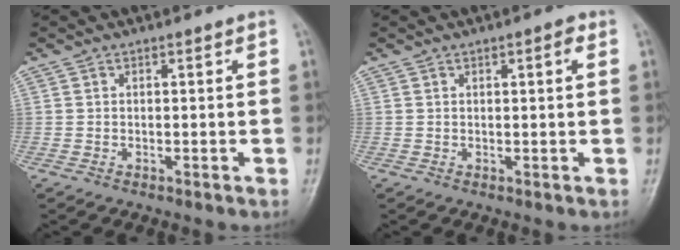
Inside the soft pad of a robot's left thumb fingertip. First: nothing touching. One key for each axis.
{"total": 1.7, "fx": 0.7, "fy": 0.4, "fz": 1.5, "tx": -0.021, "ty": 0.001, "tz": 0.009}